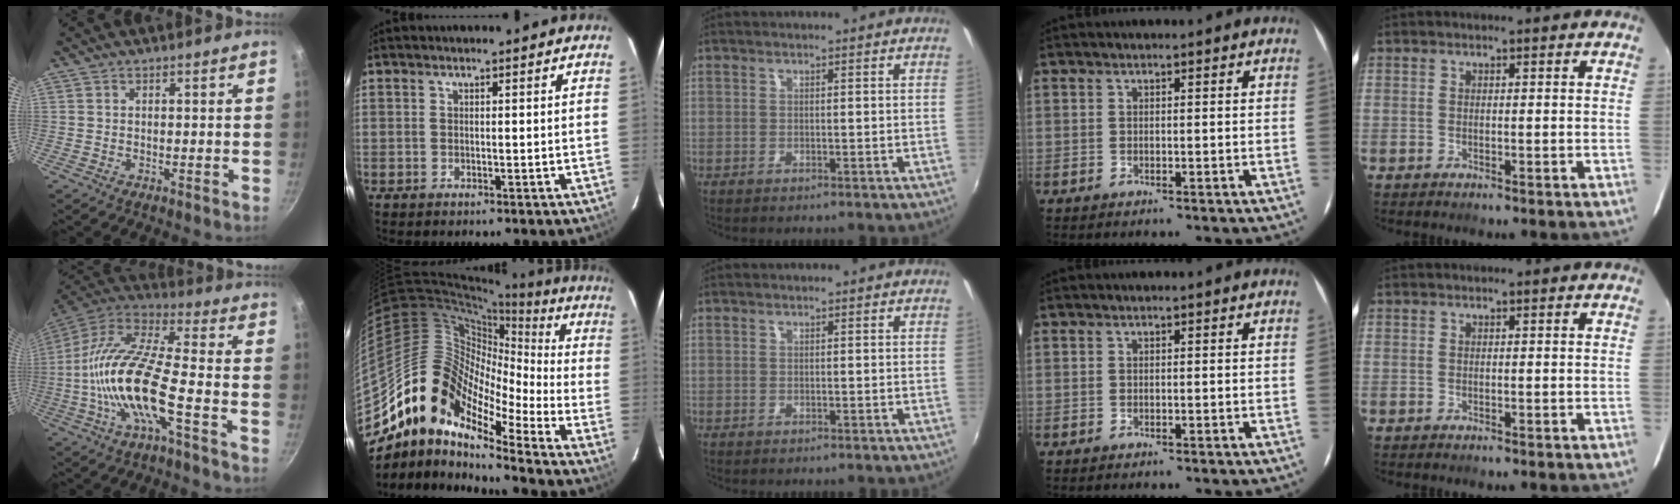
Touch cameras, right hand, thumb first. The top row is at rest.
{"thumb": {"total": 18.1, "force": [-5.2, 5.1, 16.6], "torque": [-0.318, 0.042, -0.115]}, "index": {"total": 14.6, "force": [-10.7, 6.3, 7.6], "torque": [-0.110, 0.006, -0.225]}}